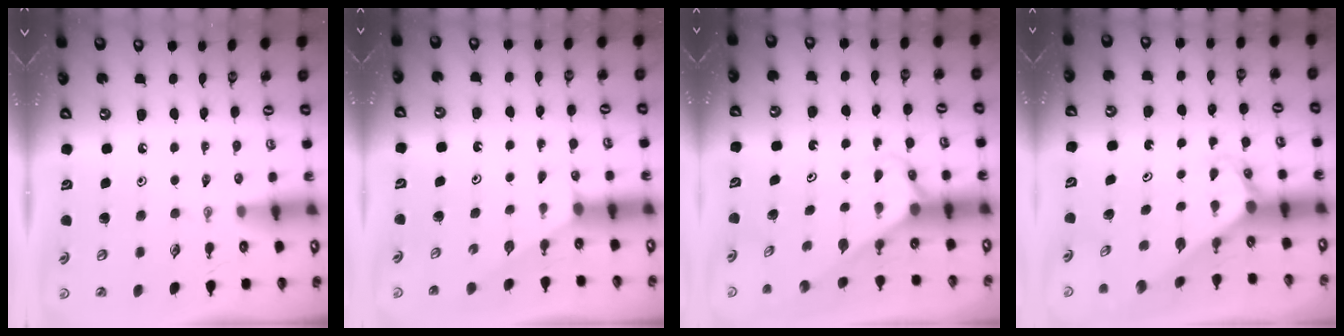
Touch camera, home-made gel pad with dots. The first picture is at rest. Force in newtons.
{"total": 0.9, "press": 0.9, "slide": 0.2}
{"total": 2.8, "press": 2.8, "slide": 0.2}
{"total": 3.0, "press": 3.0, "slide": 0.2}